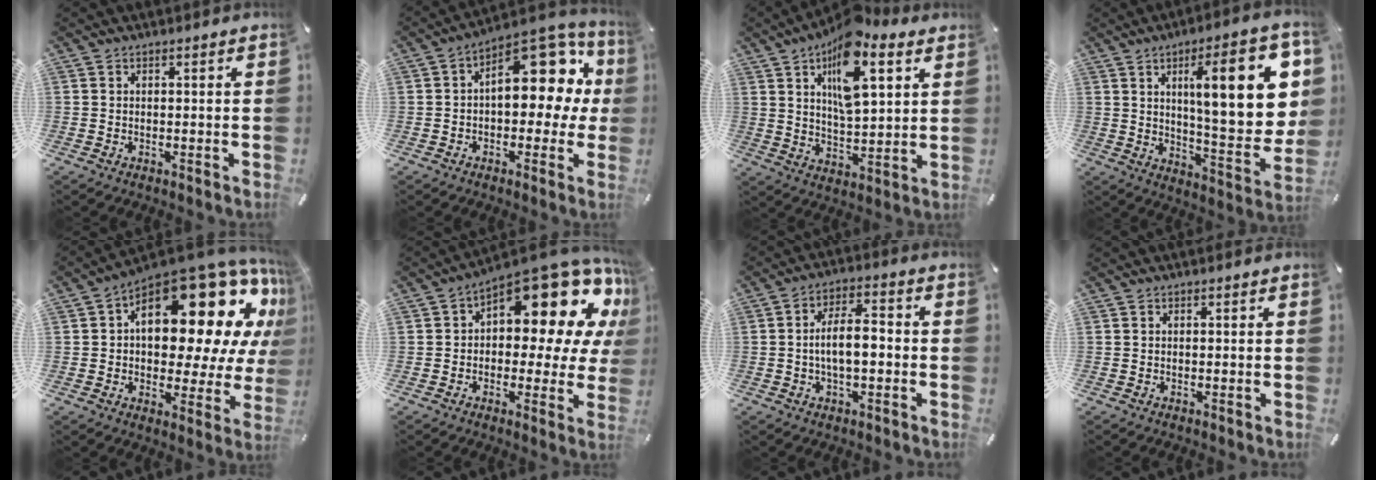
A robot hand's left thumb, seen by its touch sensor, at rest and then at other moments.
{"total": 18.1, "force": [5.6, 10.2, 13.9], "torque": [-0.172, -0.040, 0.095]}
{"total": 15.9, "force": [8.4, 6.9, 11.6], "torque": [-0.180, -0.026, 0.140]}
{"total": 23.8, "force": [7.6, 7.9, 21.1], "torque": [-0.294, -0.038, 0.107]}
{"total": 25.4, "force": [9.7, 12.9, 19.6], "torque": [-0.257, -0.084, 0.164]}
{"total": 17.4, "force": [9.6, 8.2, 11.9], "torque": [-0.145, -0.093, 0.155]}
{"total": 7.6, "force": [-1.1, 3.5, 6.6], "torque": [-0.115, 0.014, -0.022]}
{"total": 0.0}